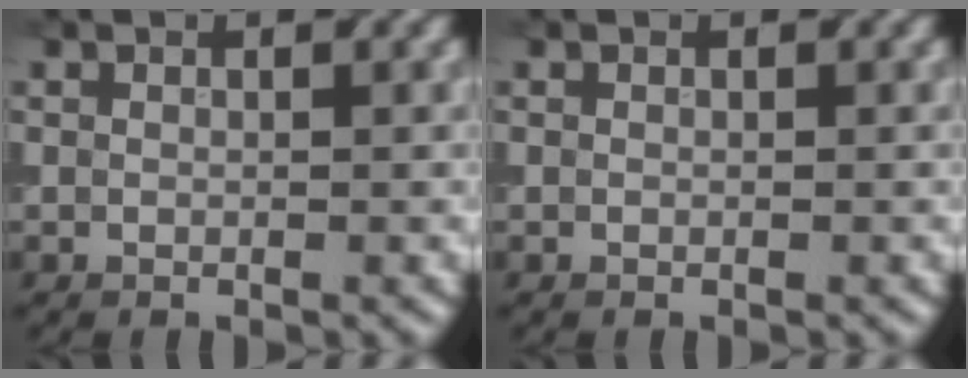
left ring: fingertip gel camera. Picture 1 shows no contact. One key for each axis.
{"total": 0.0}